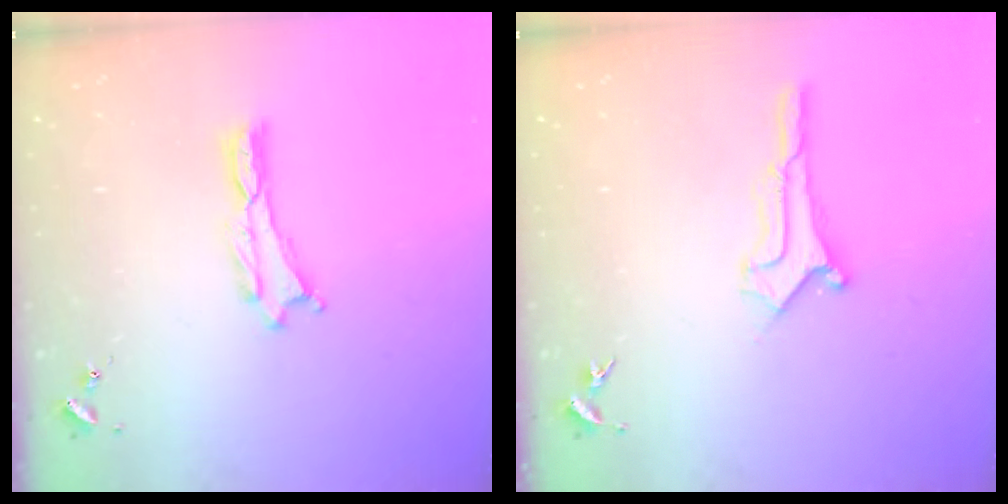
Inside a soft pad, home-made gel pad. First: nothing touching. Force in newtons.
{"total": 0.9, "press": 0.9, "slide": 0.1}